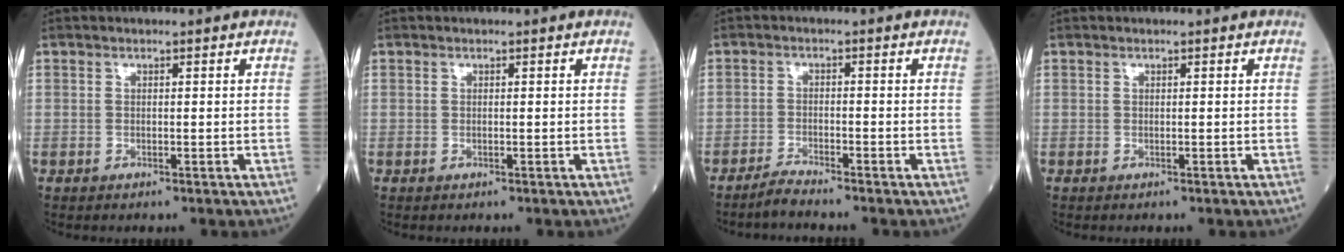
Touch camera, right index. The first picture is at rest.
{"total": 0.0}
{"total": 2.6, "force": [-2.5, -0.6, 0.5], "torque": [-0.015, -0.011, -0.052]}
{"total": 0.0}